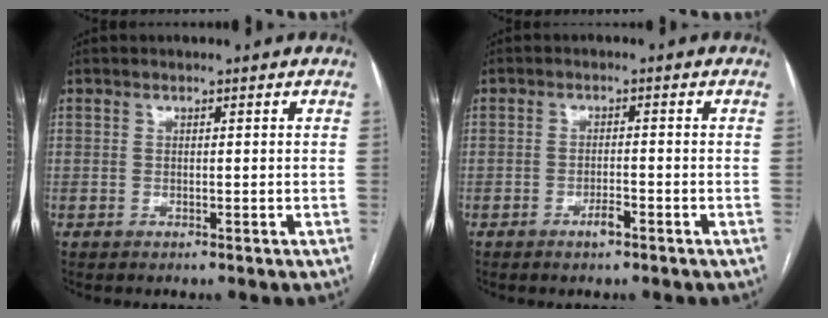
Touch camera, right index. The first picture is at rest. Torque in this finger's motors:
{"motor_torque": [-0.09, 0.18, 0.02, 0.01]}